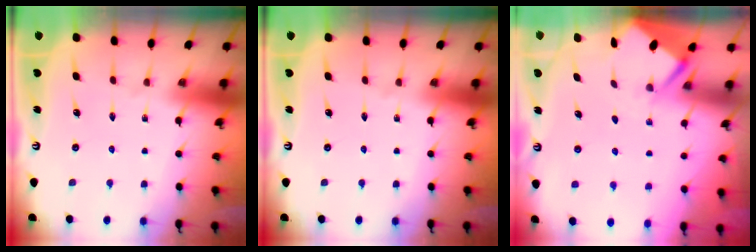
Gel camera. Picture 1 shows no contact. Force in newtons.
{"total": 0.0}
{"total": 2.8, "press": 2.8, "slide": 0.2}